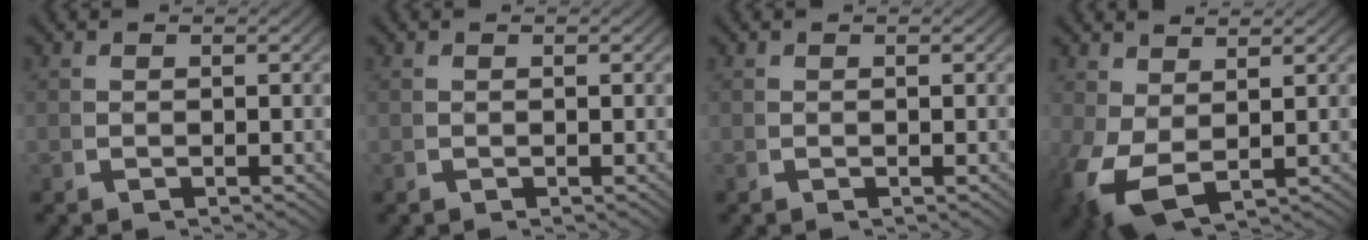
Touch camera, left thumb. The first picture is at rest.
{"total": 0.0}
{"total": 0.0}
{"total": 5.8, "force": [-0.6, 3.5, 4.5], "torque": [-0.103, -0.029, 0.014]}